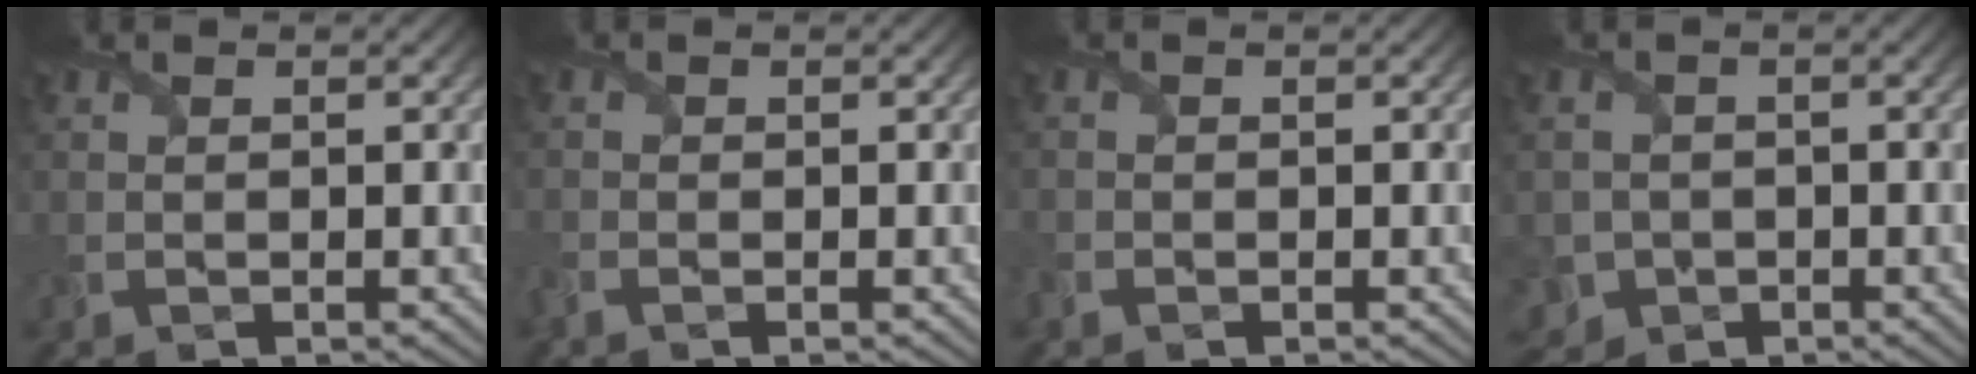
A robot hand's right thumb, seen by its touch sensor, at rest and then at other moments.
{"total": 1.3, "force": [-1.0, 0.4, 0.8], "torque": [-0.027, -0.008, -0.028]}
{"total": 1.2, "force": [-0.8, 0.8, 0.2], "torque": [-0.005, -0.006, -0.019]}
{"total": 4.0, "force": [-1.6, 3.5, 1.0], "torque": [-0.031, -0.014, -0.036]}